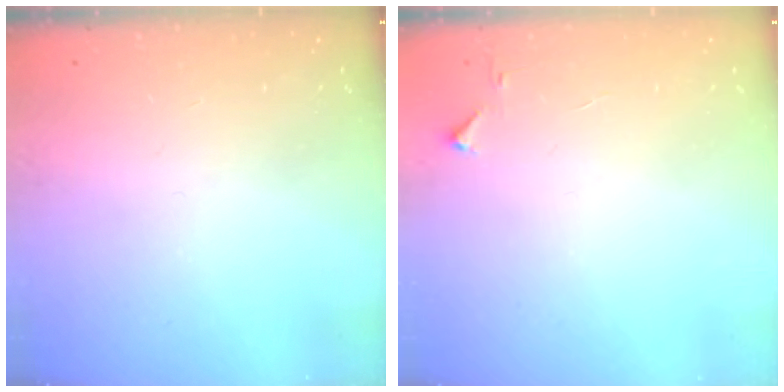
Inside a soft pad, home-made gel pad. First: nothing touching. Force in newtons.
{"total": 2.8, "press": 2.8, "slide": 0.4}